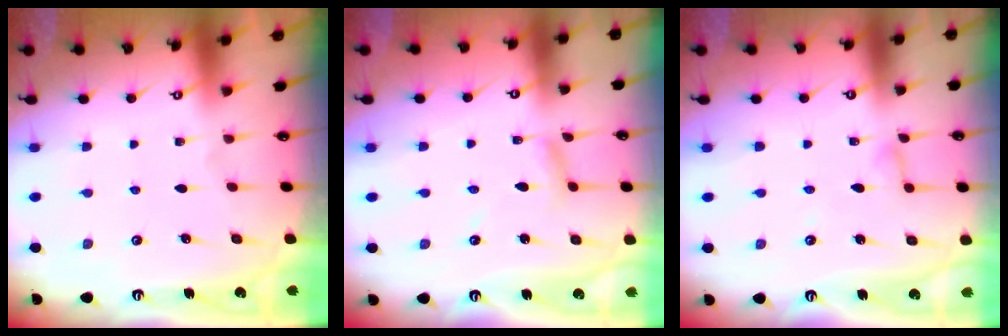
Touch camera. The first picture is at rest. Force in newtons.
{"total": 4.1, "press": 4.1, "slide": 0.4}
{"total": 2.9, "press": 2.9, "slide": 0.3}